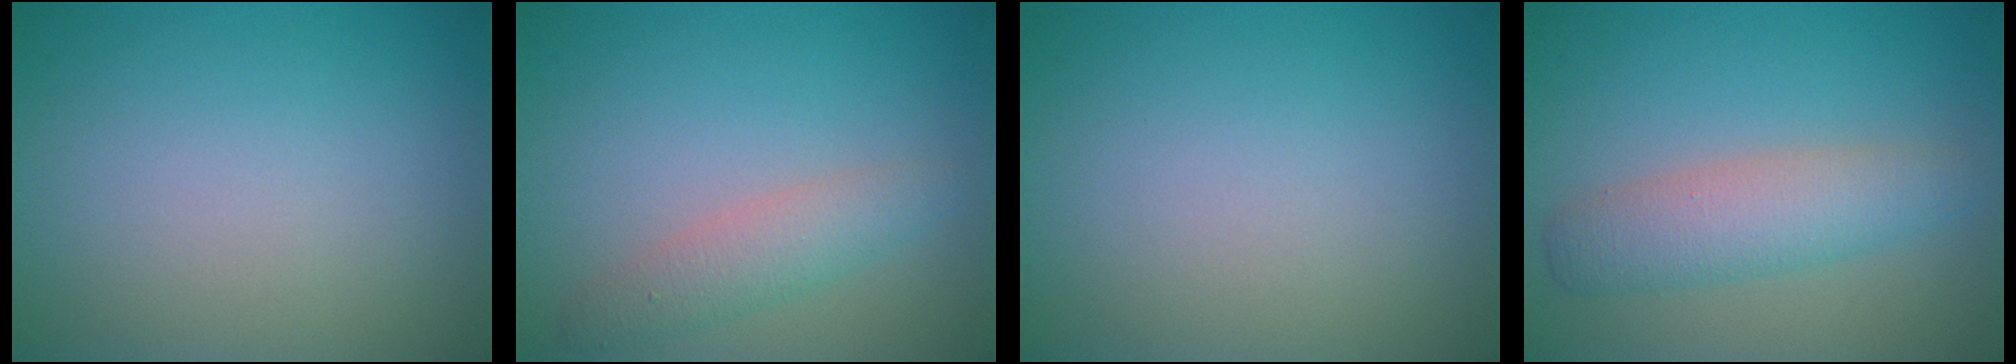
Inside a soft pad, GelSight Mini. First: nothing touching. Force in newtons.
{"total": 2.6, "press": 2.6, "slide": 0.2}
{"total": 0.0}
{"total": 4.1, "press": 4.1, "slide": 0.0}